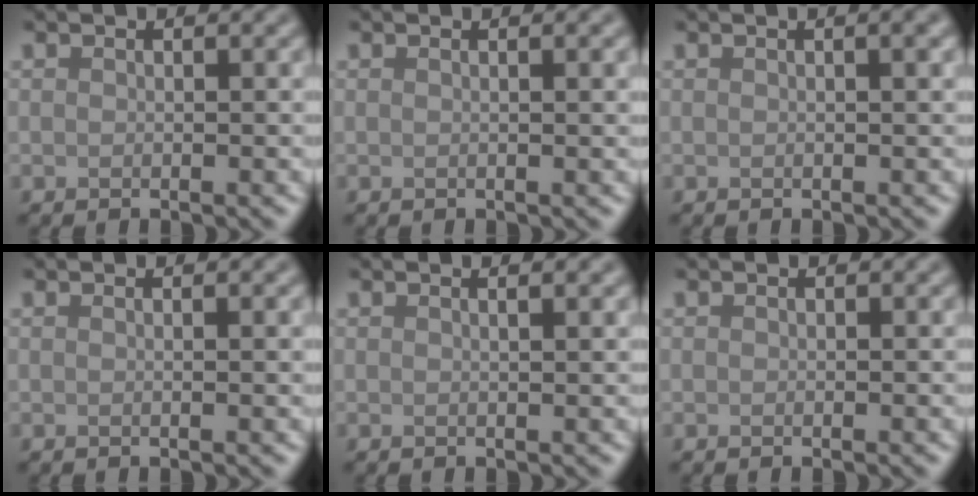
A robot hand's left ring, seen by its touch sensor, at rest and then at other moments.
{"total": 2.1, "force": [0.4, 0.8, 1.9], "torque": [-0.018, 0.003, -0.003]}
{"total": 2.1, "force": [0.5, 0.7, 1.9], "torque": [-0.018, 0.004, 0.003]}
{"total": 1.3, "force": [0.3, 0.5, 1.2], "torque": [-0.011, 0.002, -0.004]}
{"total": 1.6, "force": [0.7, 0.6, 1.3], "torque": [-0.013, 0.003, -0.001]}
{"total": 0.0}